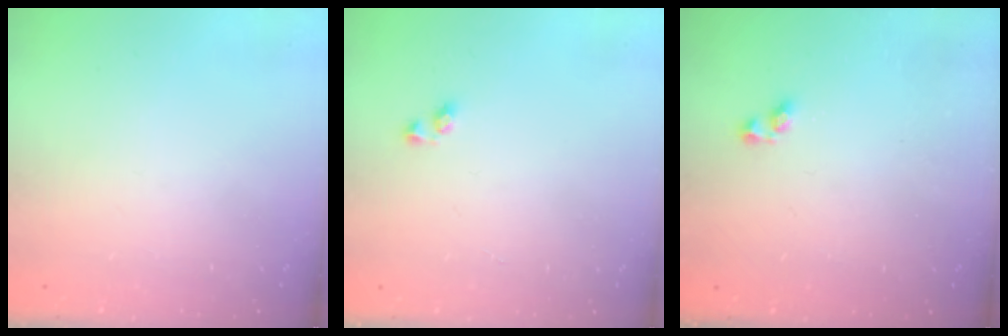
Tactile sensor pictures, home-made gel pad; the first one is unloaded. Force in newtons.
{"total": 2.4, "press": 2.0, "slide": 1.3}
{"total": 2.9, "press": 2.9, "slide": 0.6}